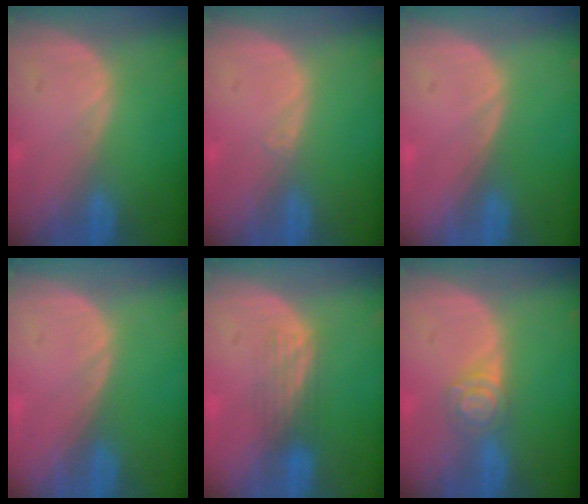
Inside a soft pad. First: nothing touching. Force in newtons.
{"total": 0.6, "press": 0.4, "slide": 0.4}
{"total": 0.0}
{"total": 0.0}
{"total": 2.9, "press": 2.9, "slide": 0.2}
{"total": 4.3, "press": 3.9, "slide": 1.7}